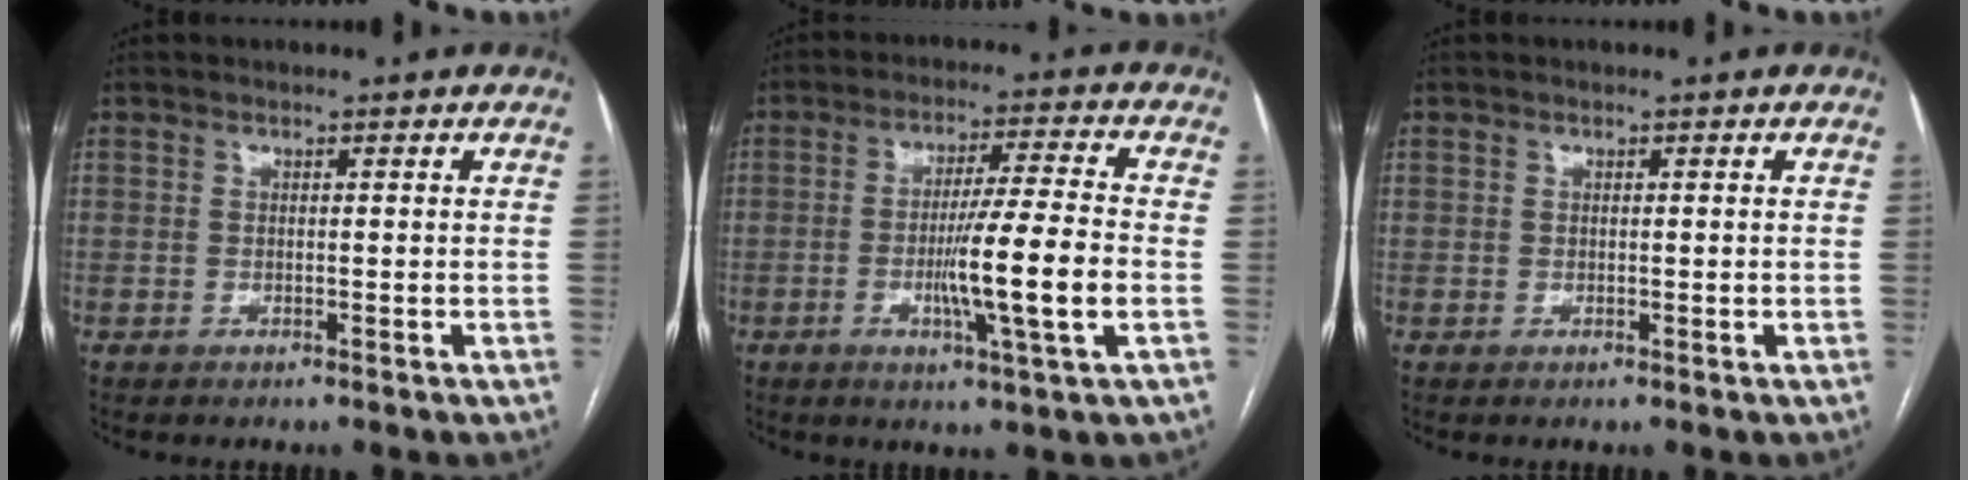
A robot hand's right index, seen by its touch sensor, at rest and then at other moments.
{"total": 11.1, "force": [-2.4, -0.7, 10.8], "torque": [-0.188, -0.011, -0.045]}
{"total": 0.6, "force": [0.2, 0.5, 0.1], "torque": [0.003, 0.002, 0.004]}